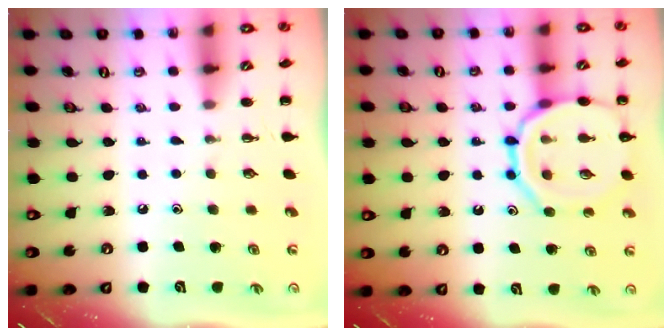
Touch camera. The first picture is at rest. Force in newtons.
{"total": 14.2, "press": 14.2, "slide": 1.1}